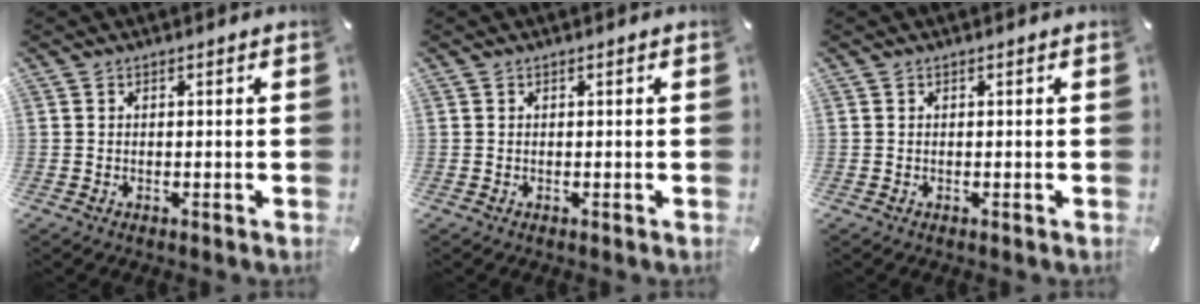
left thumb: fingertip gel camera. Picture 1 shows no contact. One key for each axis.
{"total": 0.0}
{"total": 0.0}